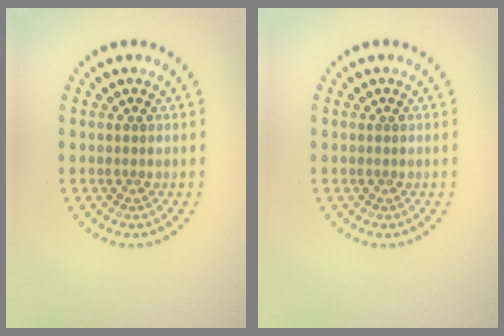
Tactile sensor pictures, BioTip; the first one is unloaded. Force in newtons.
{"total": 0.0}